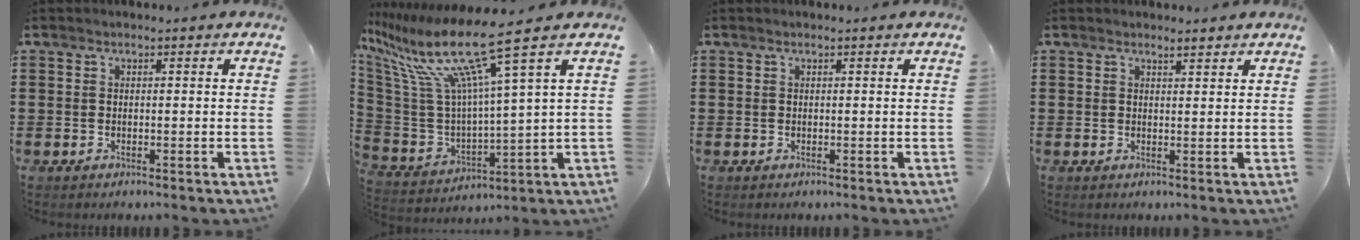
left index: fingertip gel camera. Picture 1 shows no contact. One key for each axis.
{"total": 15.2, "fx": 9.6, "fy": 1.5, "fz": 11.7, "tx": -0.268, "ty": -0.058, "tz": 0.150}
{"total": 0.0}
{"total": 1.8, "fx": 1.7, "fy": 0.2, "fz": 0.6, "tx": -0.015, "ty": 0.001, "tz": 0.032}